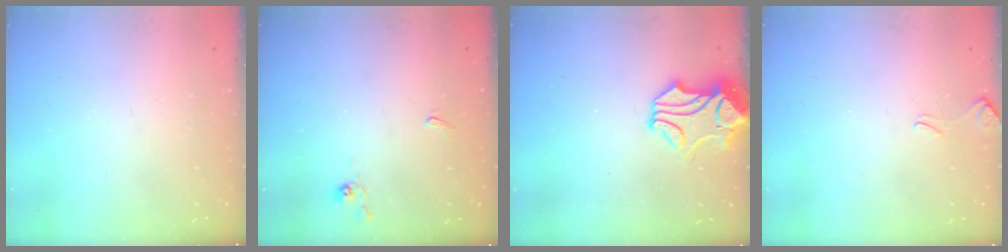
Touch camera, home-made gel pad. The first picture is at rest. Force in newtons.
{"total": 2.6, "press": 2.6, "slide": 0.4}
{"total": 1.6, "press": 0.9, "slide": 1.3}
{"total": 1.7, "press": 1.6, "slide": 0.5}